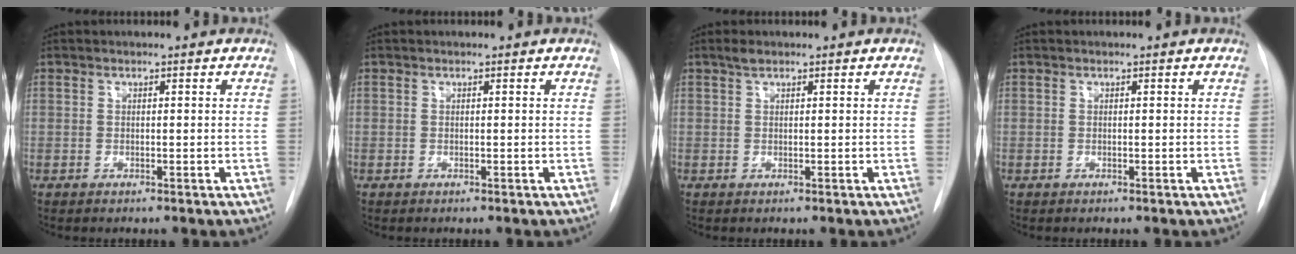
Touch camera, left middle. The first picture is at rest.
{"total": 0.0}
{"total": 1.1, "force": [0.8, 0.3, 0.6], "torque": [-0.016, 0.007, 0.018]}
{"total": 0.0}